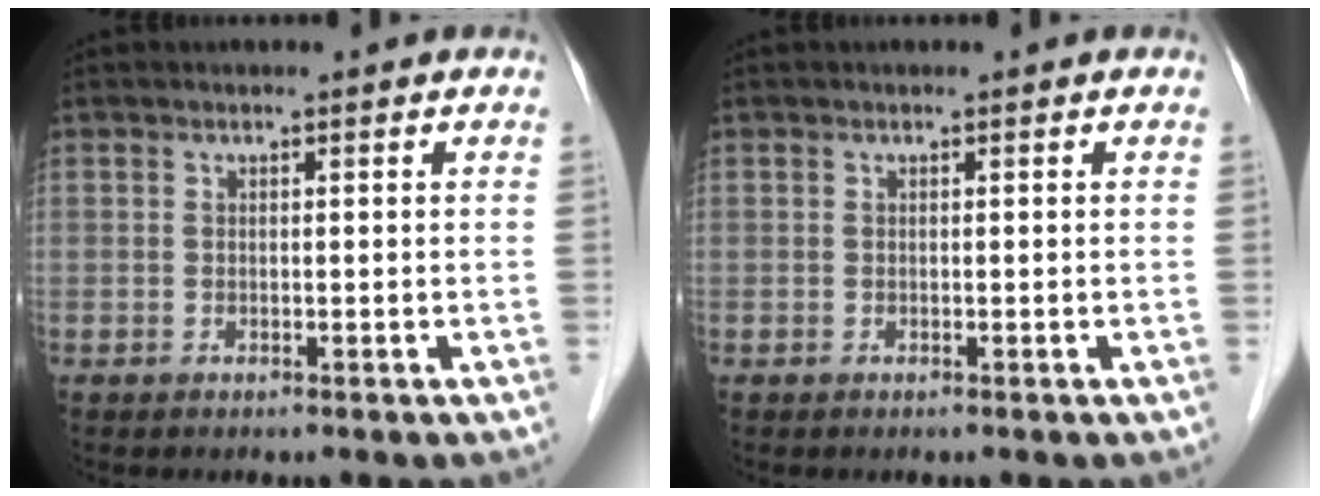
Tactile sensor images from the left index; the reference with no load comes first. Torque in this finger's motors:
{"motor_torque": [-0.03, 0.03, 0.00, 0.00]}